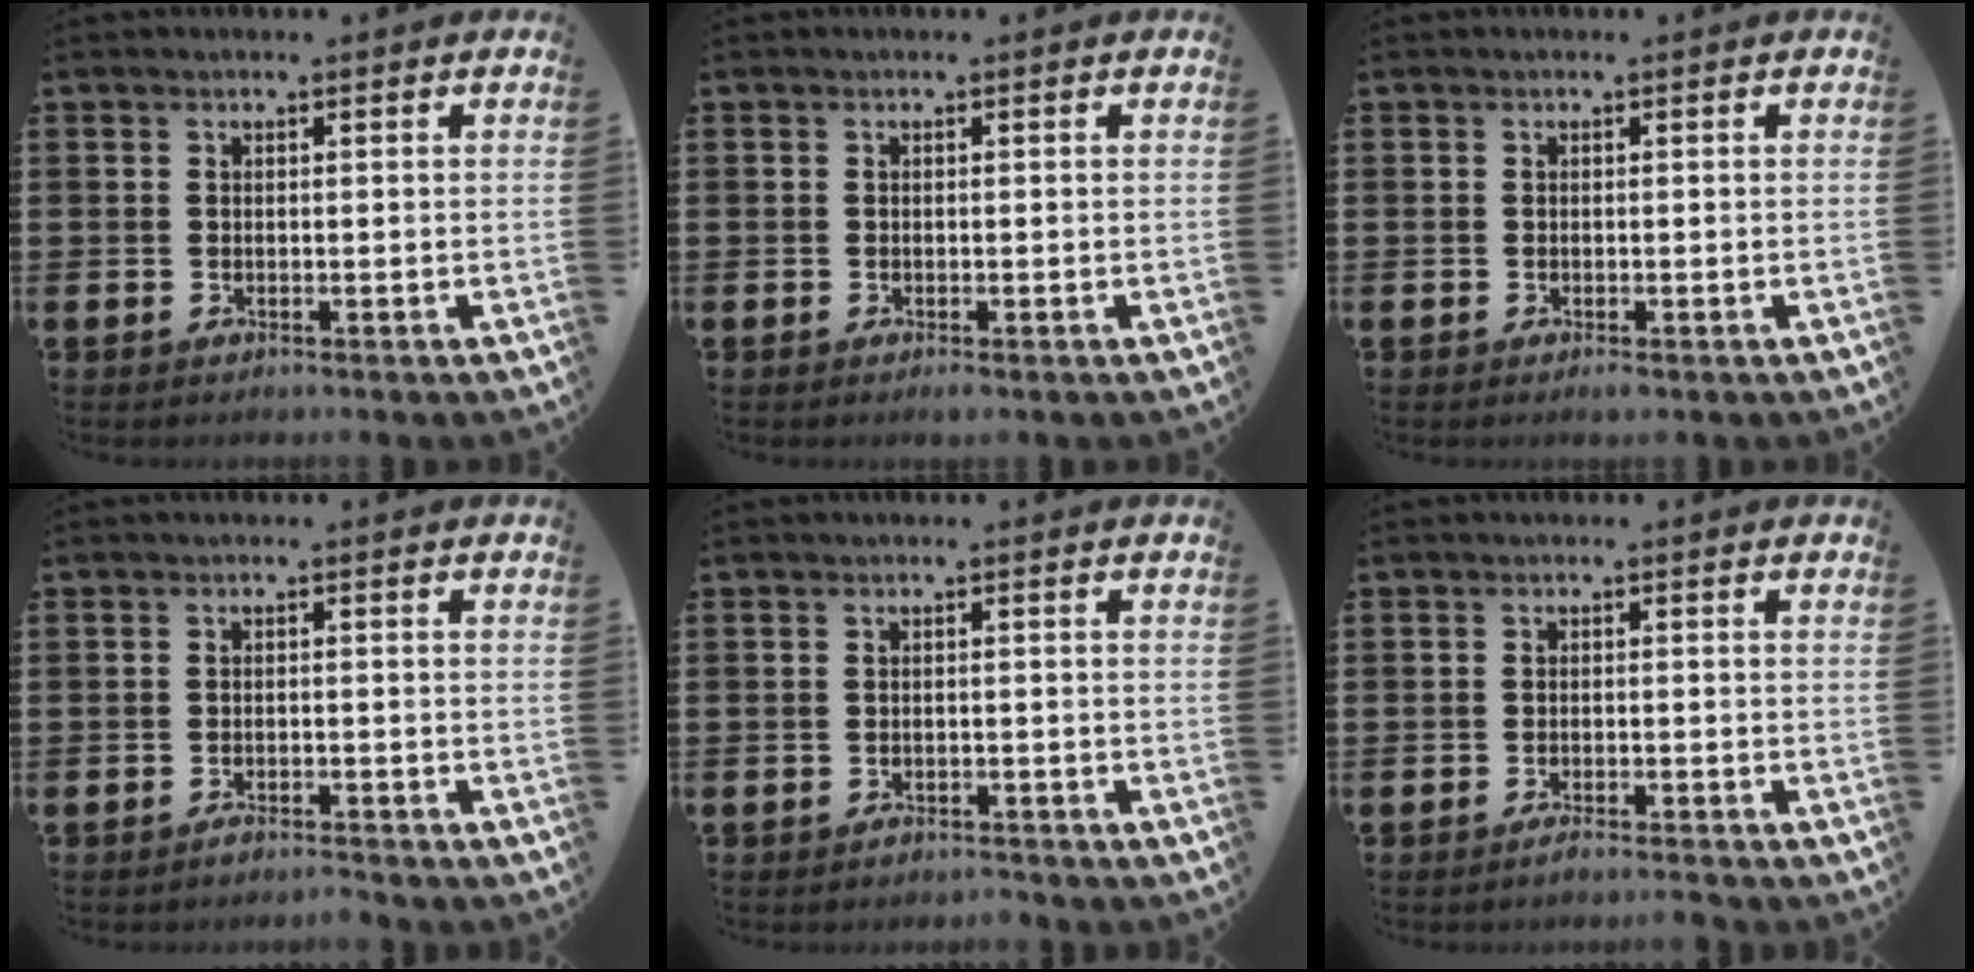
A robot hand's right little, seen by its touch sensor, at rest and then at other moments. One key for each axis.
{"total": 0.5, "fx": -0.3, "fy": 0.1, "fz": 0.4, "tx": -0.010, "ty": -0.002, "tz": -0.004}
{"total": 0.7, "fx": -0.3, "fy": 0.2, "fz": 0.6, "tx": -0.011, "ty": -0.001, "tz": -0.005}
{"total": 1.6, "fx": -1.6, "fy": 0.0, "fz": 0.1, "tx": -0.006, "ty": 0.002, "tz": -0.033}
{"total": 1.3, "fx": -1.3, "fy": 0.1, "fz": -0.1, "tx": -0.003, "ty": 0.002, "tz": -0.028}
{"total": 1.6, "fx": -1.5, "fy": 0.0, "fz": 0.6, "tx": -0.010, "ty": 0.000, "tz": -0.028}